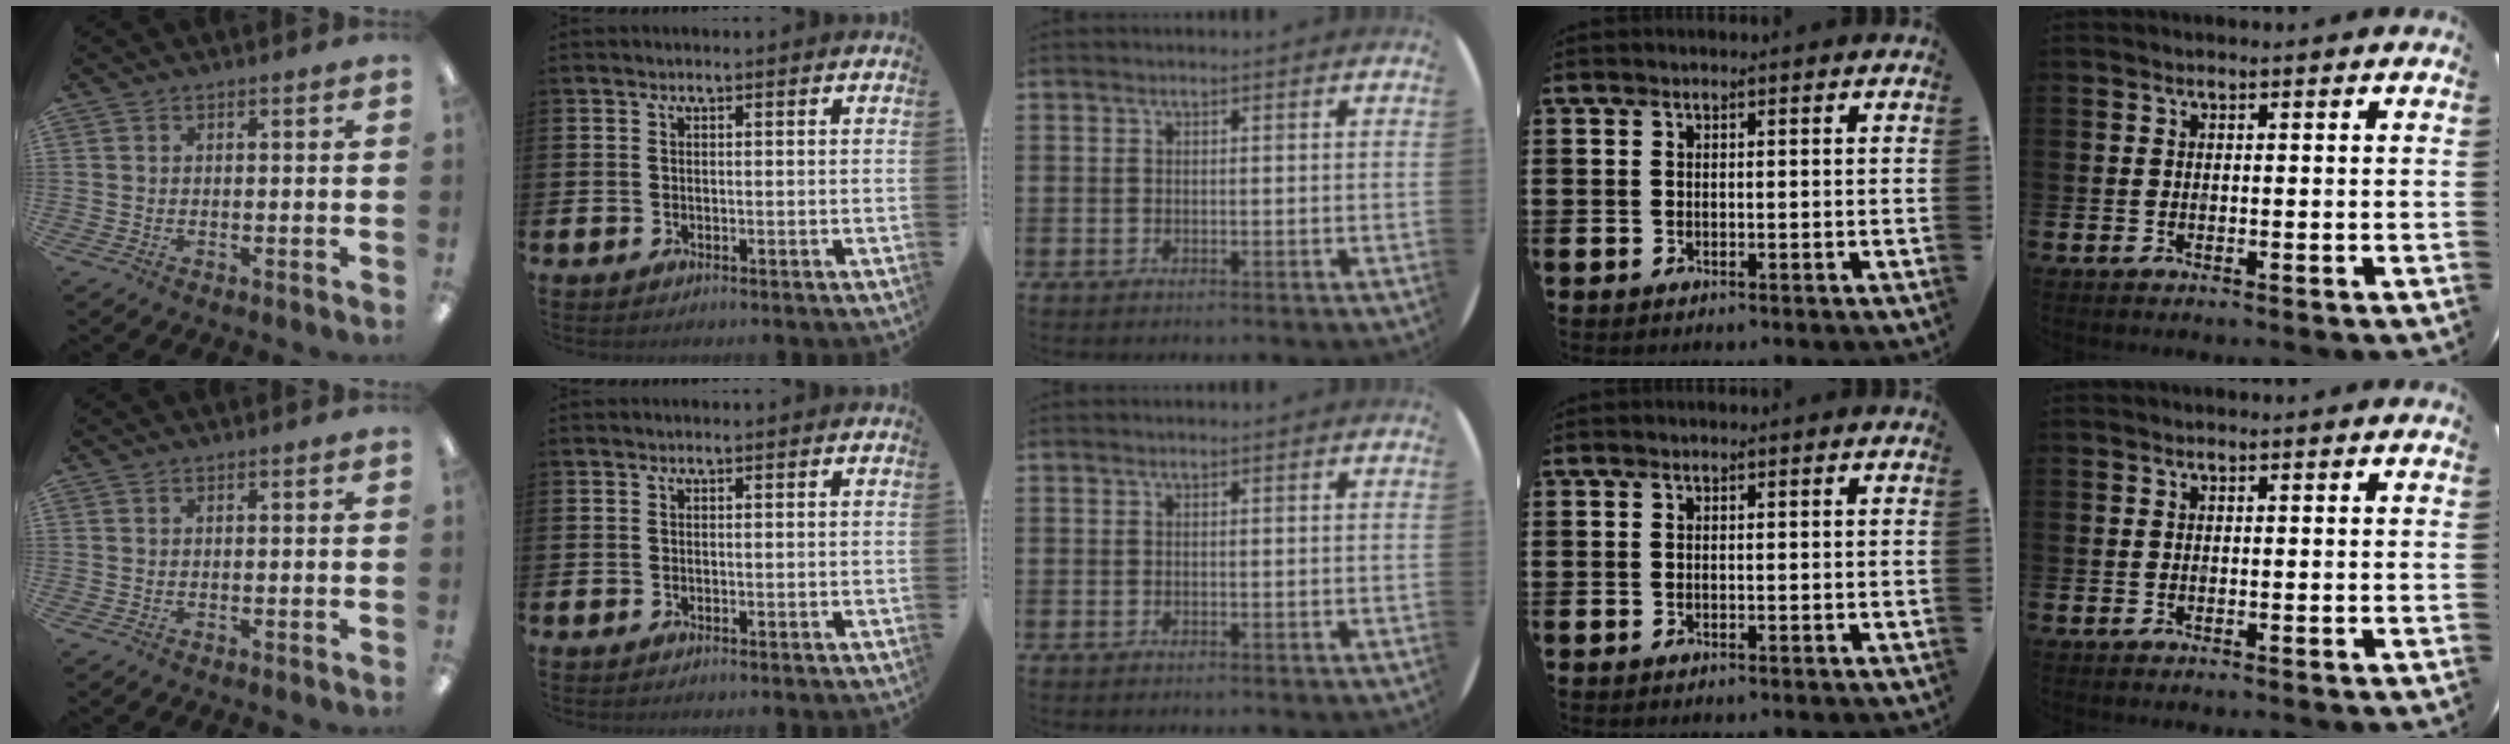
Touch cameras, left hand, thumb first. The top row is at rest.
{}